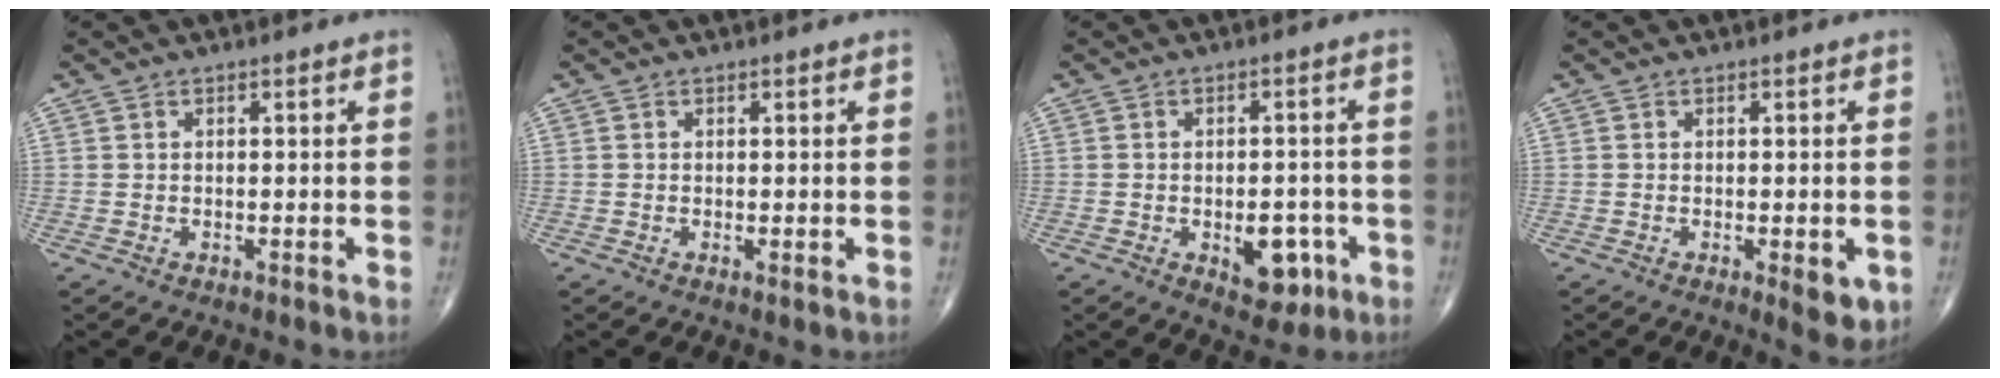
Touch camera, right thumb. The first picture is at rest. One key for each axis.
{"total": 0.5, "fx": 0.0, "fy": 0.1, "fz": 0.5, "tx": -0.014, "ty": -0.004, "tz": -0.002}
{"total": 7.8, "fx": -2.7, "fy": 4.4, "fz": 5.8, "tx": -0.052, "ty": 0.011, "tz": -0.026}
{"total": 4.8, "fx": -1.4, "fy": 1.7, "fz": 4.2, "tx": -0.044, "ty": -0.009, "tz": -0.013}